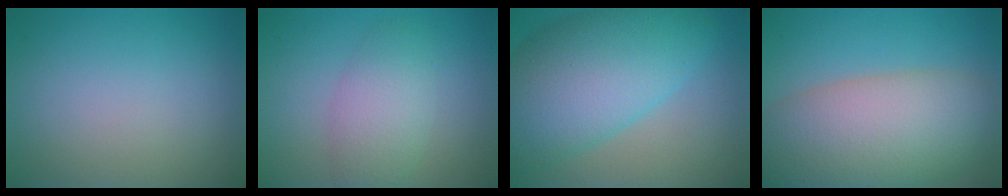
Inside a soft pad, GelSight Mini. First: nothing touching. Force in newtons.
{"total": 3.9, "press": 3.9, "slide": 0.2}
{"total": 11.4, "press": 11.4, "slide": 0.3}
{"total": 11.3, "press": 11.3, "slide": 0.7}